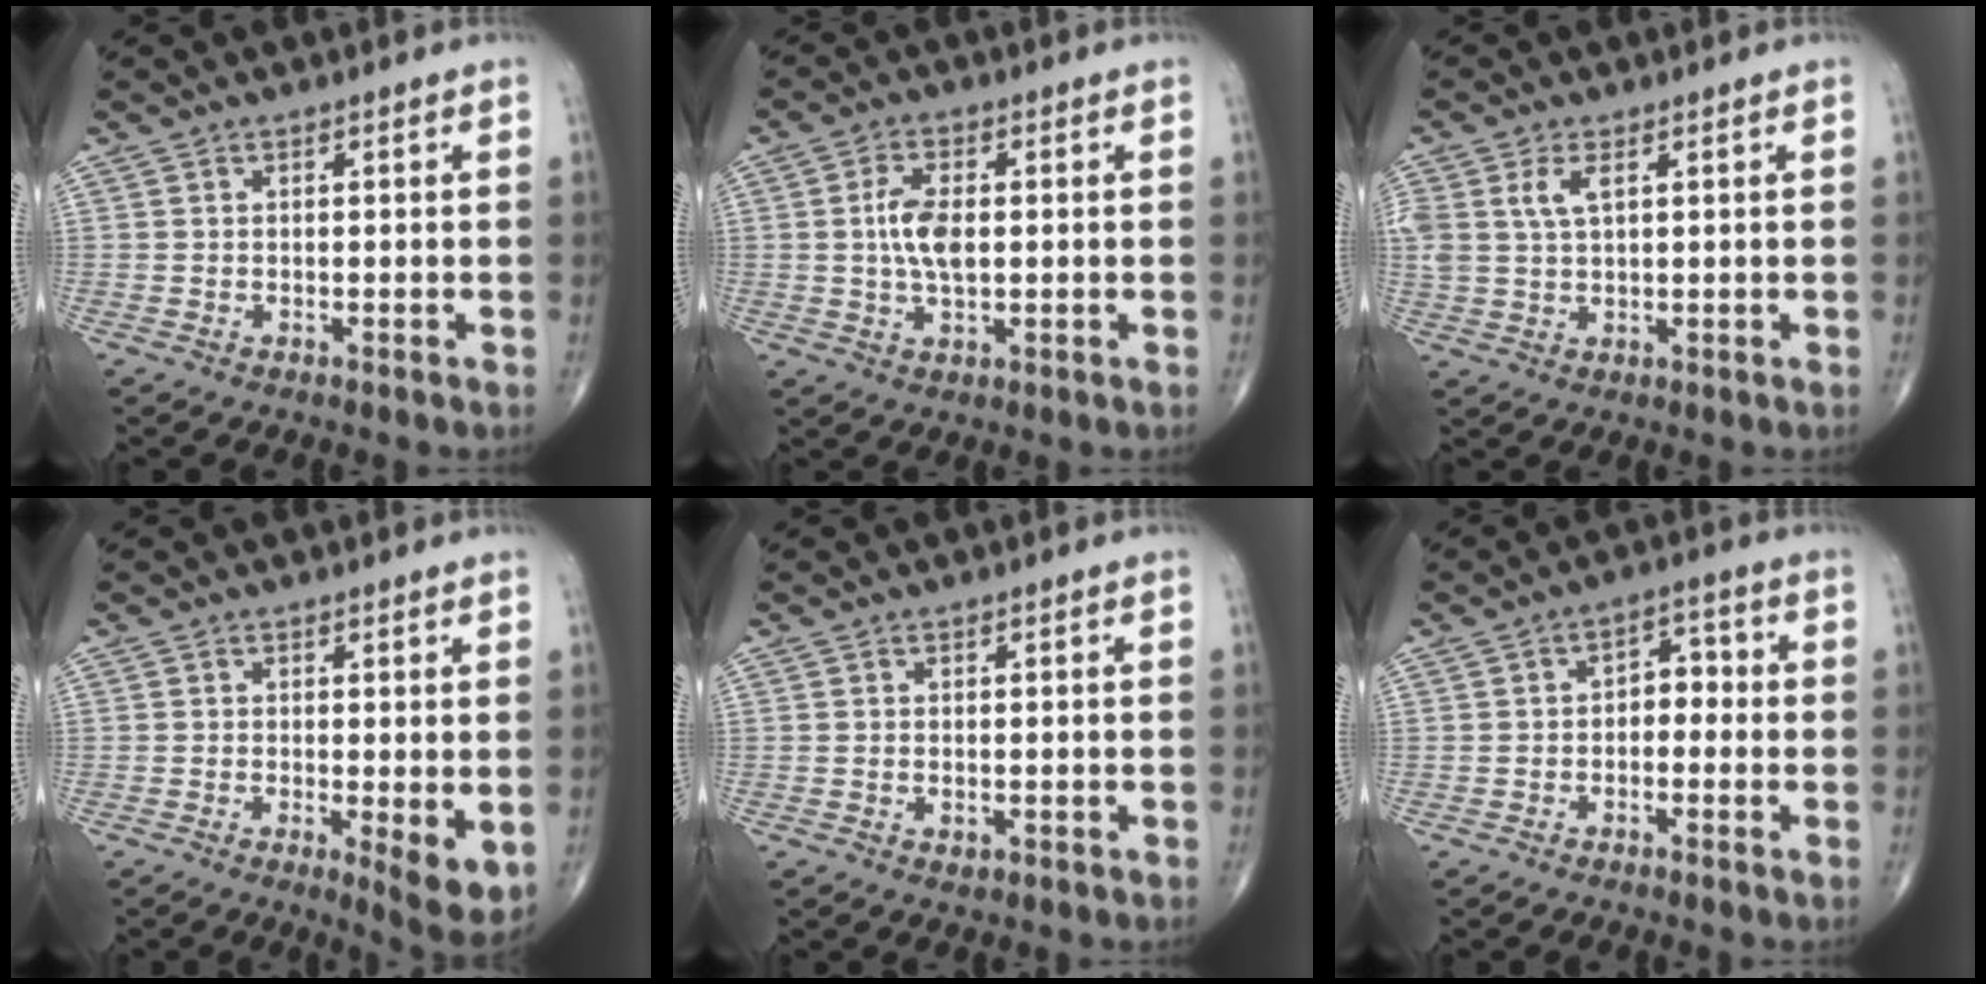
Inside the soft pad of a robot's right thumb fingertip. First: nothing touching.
{"total": 6.5, "force": [0.3, 3.2, 5.7], "torque": [-0.115, 0.002, 0.003]}
{"total": 4.9, "force": [1.9, 2.4, 3.8], "torque": [-0.087, 0.001, 0.042]}
{"total": 5.9, "force": [-0.7, 1.7, 5.6], "torque": [-0.080, -0.018, -0.010]}
{"total": 1.0, "force": [-0.2, 0.7, 0.7], "torque": [-0.009, -0.002, 0.000]}
{"total": 4.4, "force": [-0.8, 2.9, 3.2], "torque": [-0.026, 0.025, -0.024]}